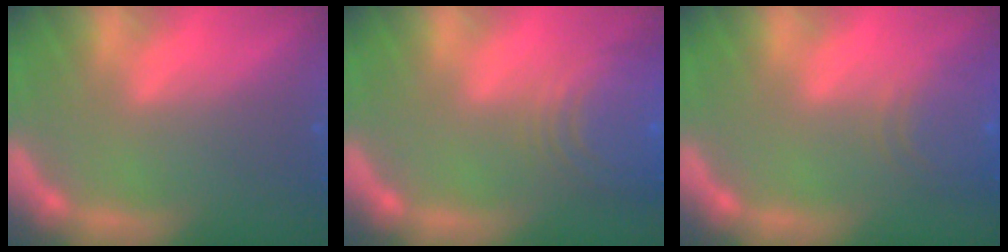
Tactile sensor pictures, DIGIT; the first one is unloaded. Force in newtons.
{"total": 9.5}
{"total": 5.5}